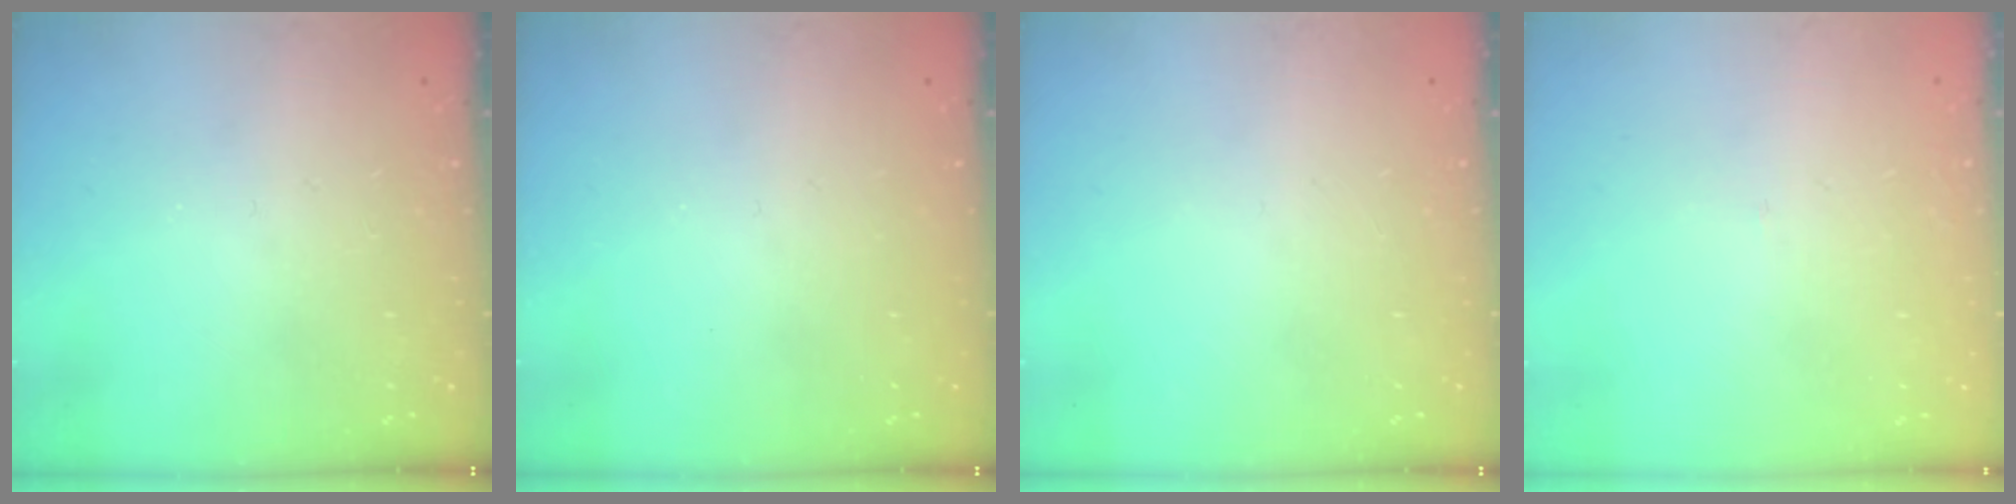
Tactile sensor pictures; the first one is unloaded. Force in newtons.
{"total": 0.0}
{"total": 0.0}
{"total": 1.5, "press": 1.5, "slide": 0.1}